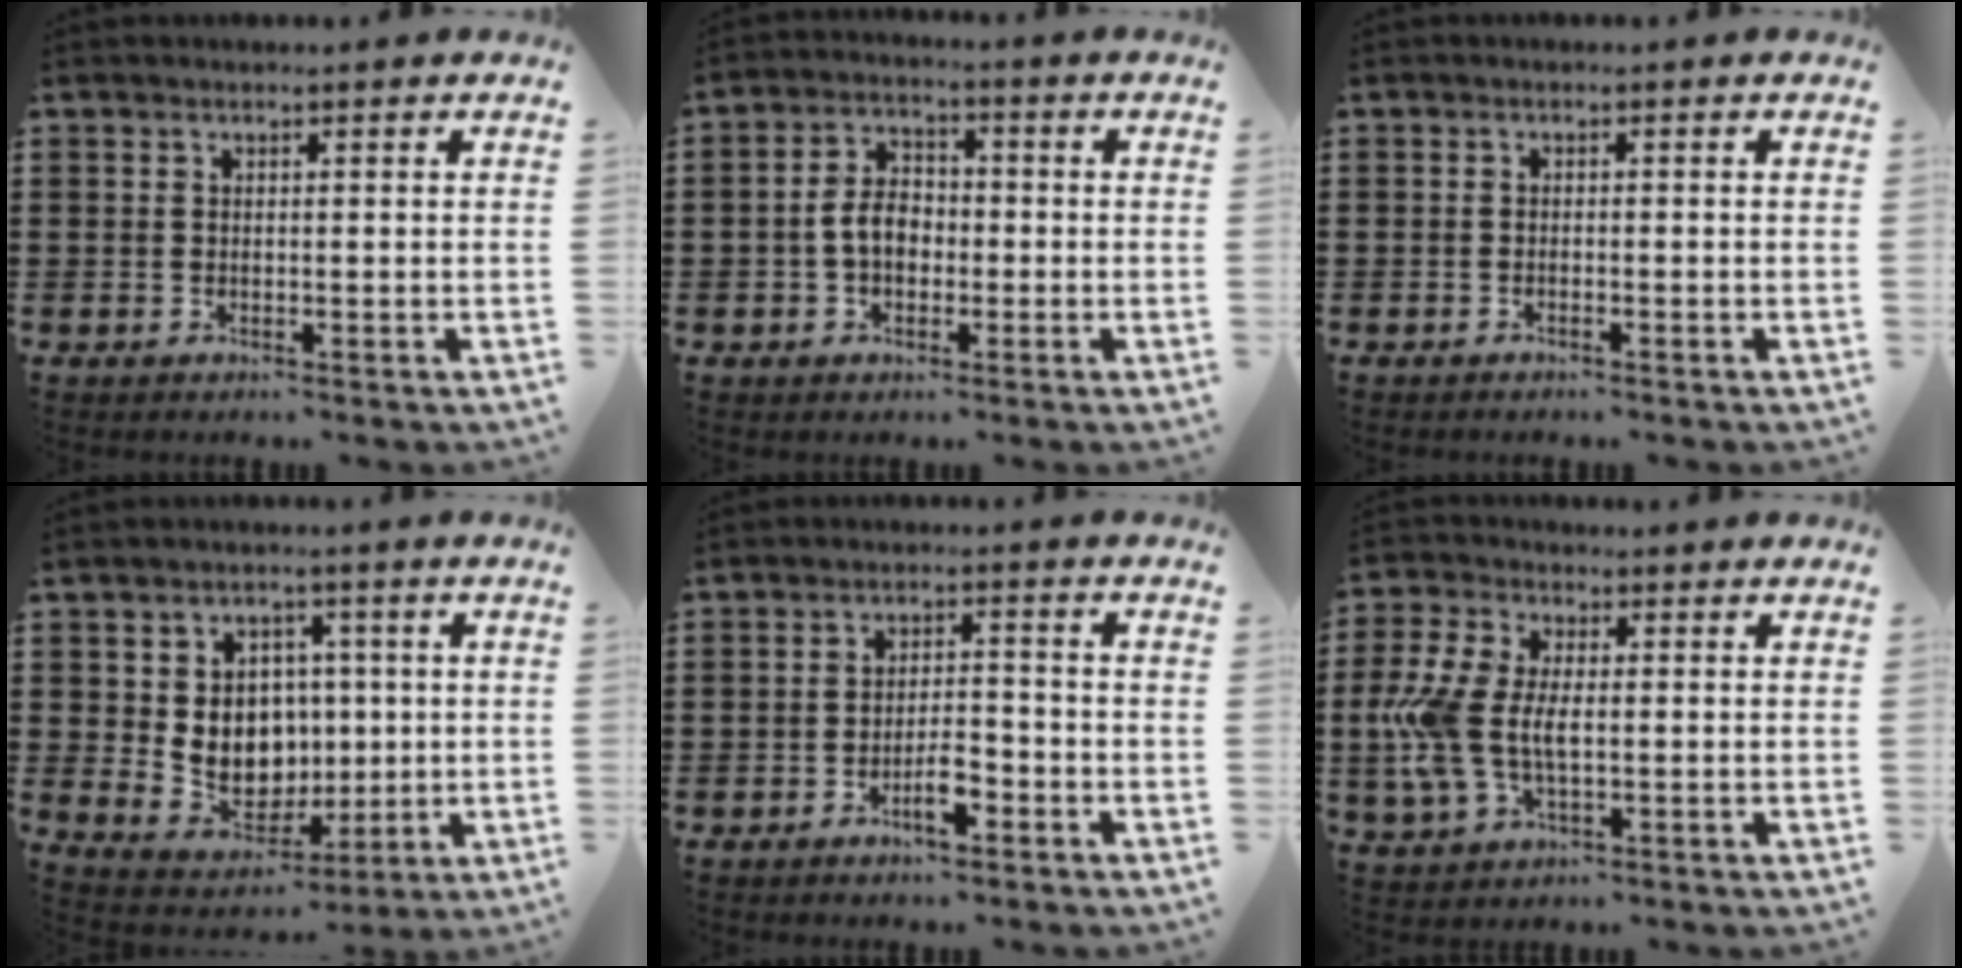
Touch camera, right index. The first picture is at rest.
{"total": 5.1, "force": [-0.9, 3.4, 3.6], "torque": [-0.084, 0.008, -0.021]}
{"total": 0.6, "force": [-0.6, 0.0, 0.2], "torque": [-0.005, -0.002, -0.011]}
{"total": 7.4, "force": [0.9, 6.9, 2.7], "torque": [-0.055, 0.005, 0.021]}
{"total": 4.5, "force": [-2.5, 1.5, 3.5], "torque": [-0.056, 0.008, -0.045]}
{"total": 8.7, "force": [-0.6, 4.8, 7.2], "torque": [-0.183, -0.004, -0.021]}